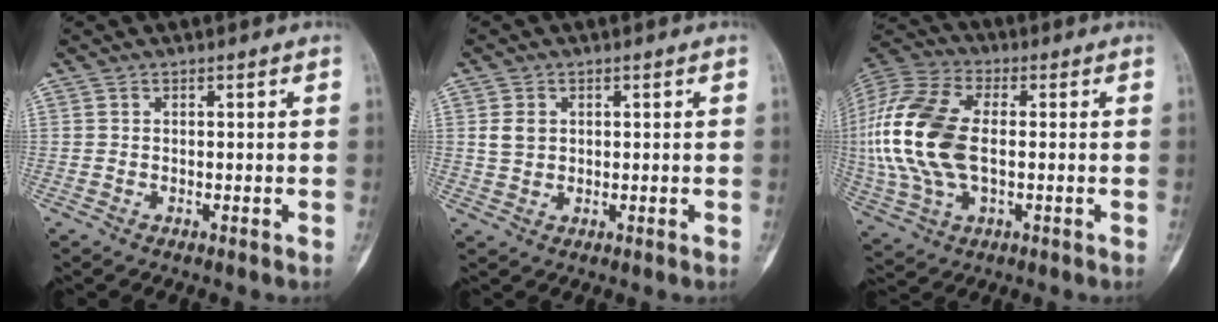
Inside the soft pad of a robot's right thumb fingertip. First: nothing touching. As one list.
[{"total": 3.0, "force": [0.8, 2.5, 1.6], "torque": [-0.018, 0.001, 0.018]}, {"total": 20.3, "force": [0.1, 11.6, 16.6], "torque": [-0.376, 0.007, 0.005]}]